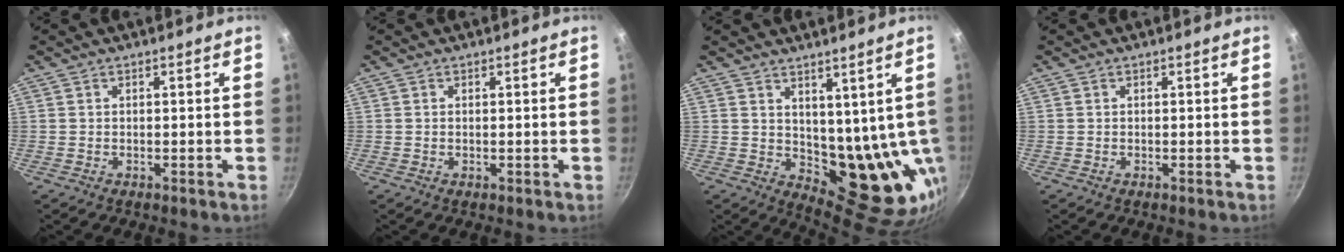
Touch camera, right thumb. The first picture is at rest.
{"total": 0.0}
{"total": 12.5, "force": [4.2, 7.3, 9.3], "torque": [-0.087, -0.036, 0.088]}
{"total": 0.0}